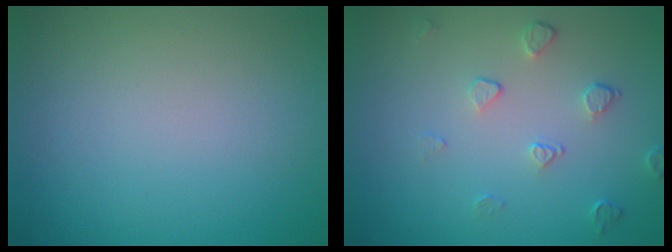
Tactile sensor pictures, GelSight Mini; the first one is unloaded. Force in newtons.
{"total": 1.6, "press": 1.1, "slide": 1.2}